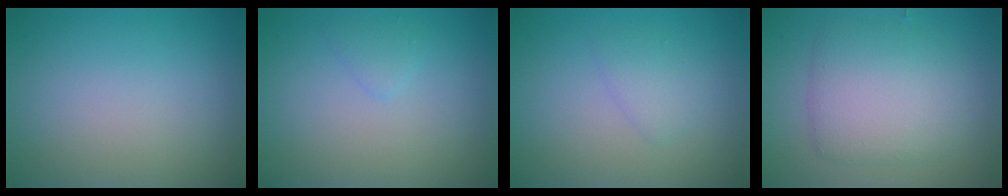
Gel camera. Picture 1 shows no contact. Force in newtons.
{"total": 0.9, "press": 0.9, "slide": 0.0}
{"total": 1.4, "press": 1.4, "slide": 0.0}
{"total": 5.1, "press": 5.1, "slide": 0.1}